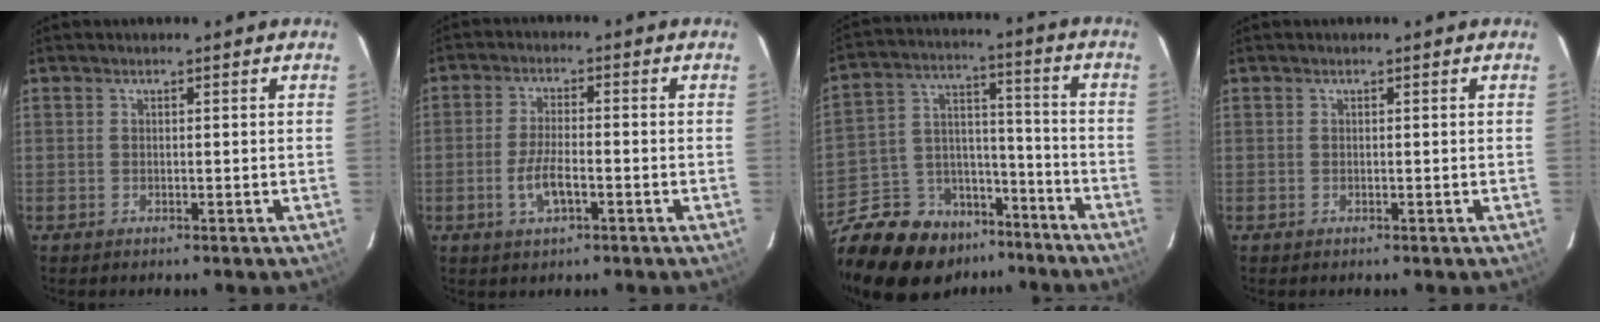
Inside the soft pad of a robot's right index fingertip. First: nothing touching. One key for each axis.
{"total": 5.6, "fx": -2.3, "fy": 1.9, "fz": 4.8, "tx": -0.101, "ty": -0.005, "tz": -0.041}
{"total": 19.6, "fx": -14.1, "fy": 11.5, "fz": 7.2, "tx": -0.180, "ty": 0.051, "tz": -0.212}
{"total": 0.0}